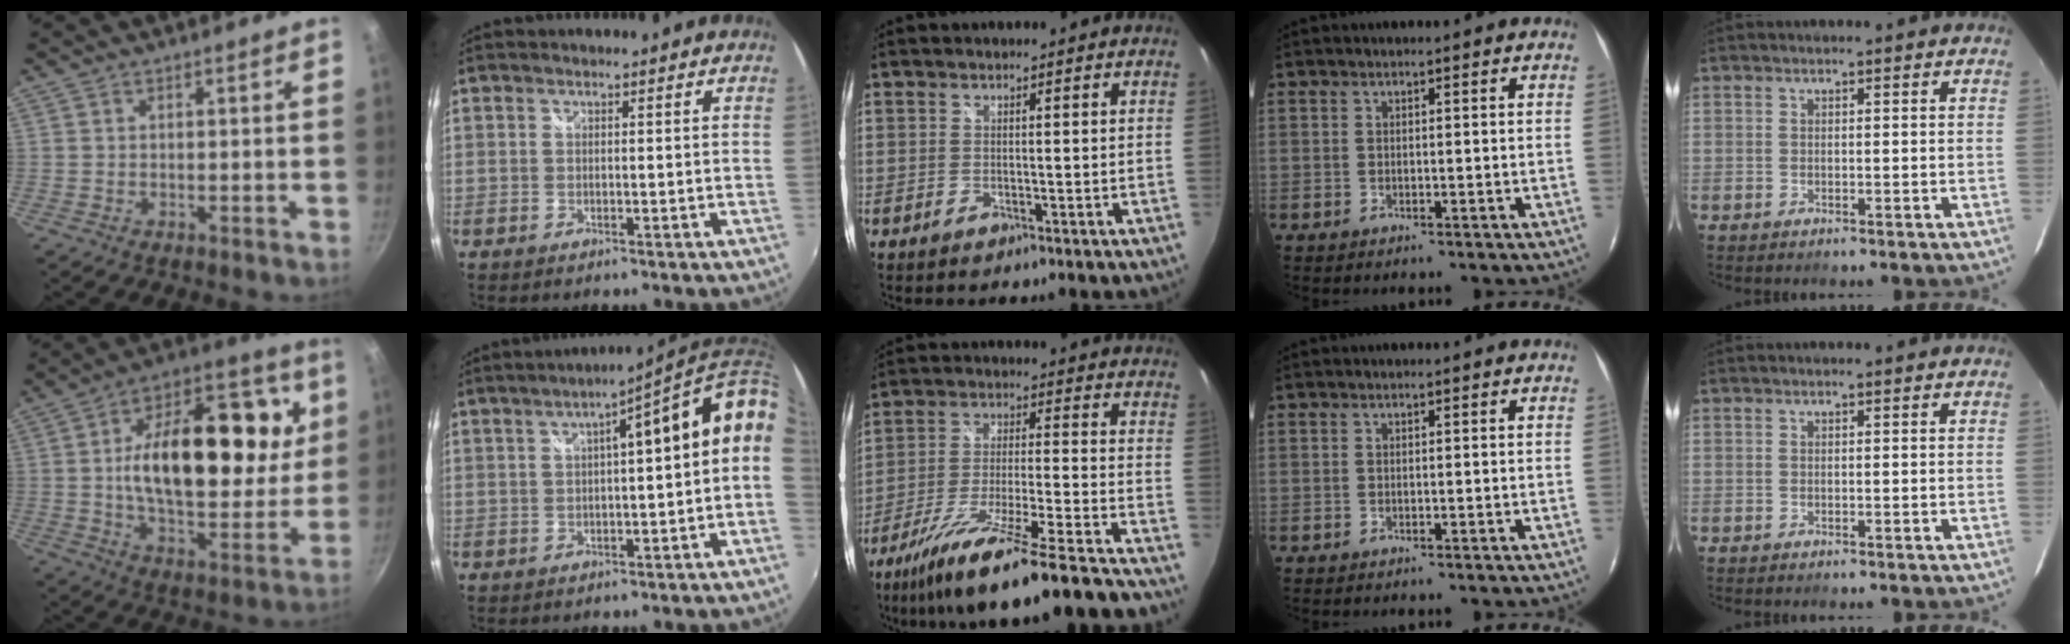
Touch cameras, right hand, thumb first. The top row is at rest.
{"thumb": {"total": 27.6, "force": [5.3, 15.2, 22.4], "torque": [-0.326, 0.001, 0.070]}, "index": {"total": 11.6, "force": [3.7, 1.5, 10.9], "torque": [-0.148, 0.014, 0.051]}, "middle": {"total": 23.4, "force": [-19.9, 0.1, 12.3], "torque": [-0.217, -0.068, -0.307]}}